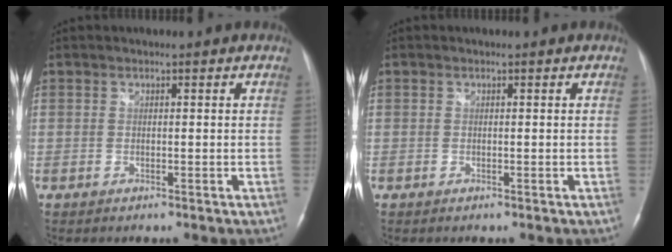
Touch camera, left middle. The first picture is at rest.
{"total": 0.0}